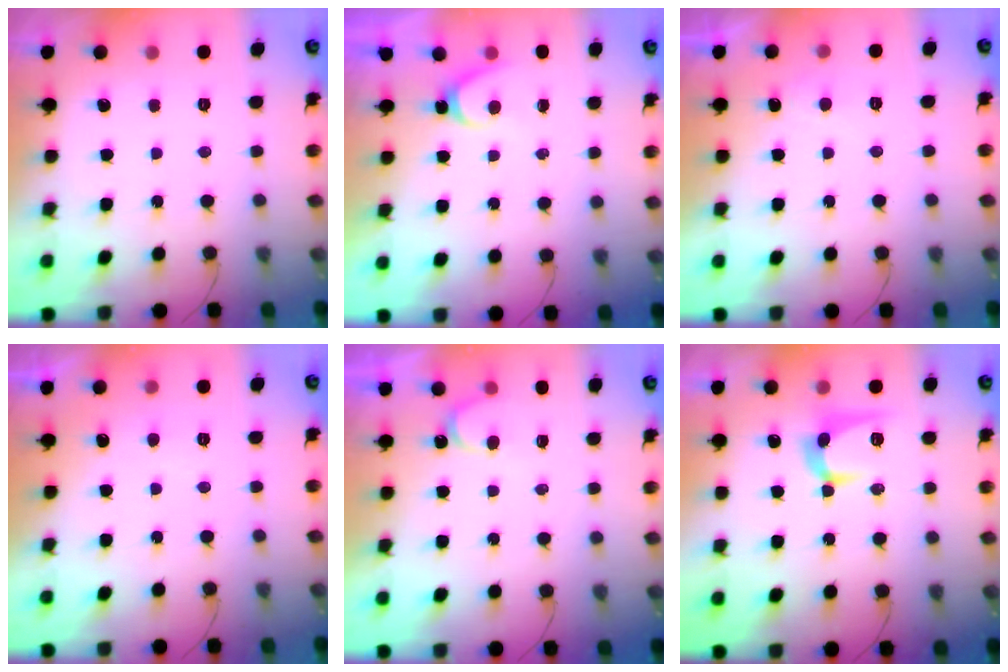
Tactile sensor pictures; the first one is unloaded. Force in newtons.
{"total": 3.5, "press": 3.5, "slide": 0.3}
{"total": 3.8, "press": 3.8, "slide": 0.4}
{"total": 3.3, "press": 3.3, "slide": 0.2}
{"total": 4.1, "press": 4.1, "slide": 0.4}
{"total": 10.3, "press": 10.2, "slide": 0.7}